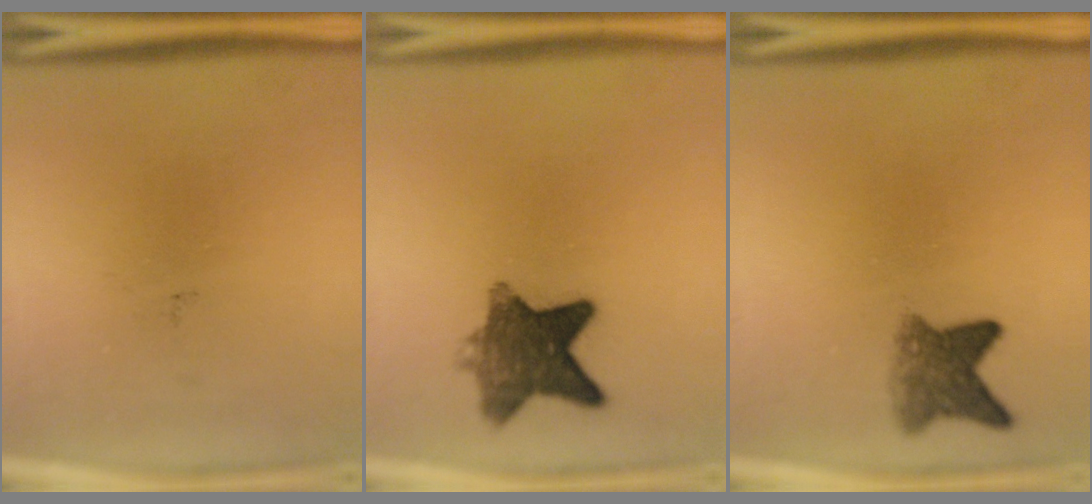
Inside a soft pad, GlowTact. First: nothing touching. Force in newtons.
{"total": 8.9}
{"total": 4.5}